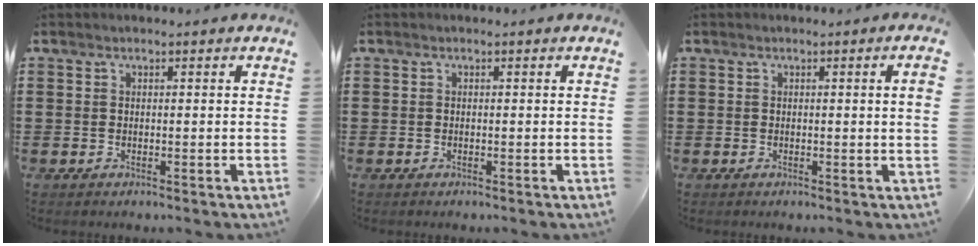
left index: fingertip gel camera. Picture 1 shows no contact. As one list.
[{"total": 0.0}, {"total": 1.8, "force": [0.3, -0.1, 1.8], "torque": [-0.030, -0.003, 0.005]}]